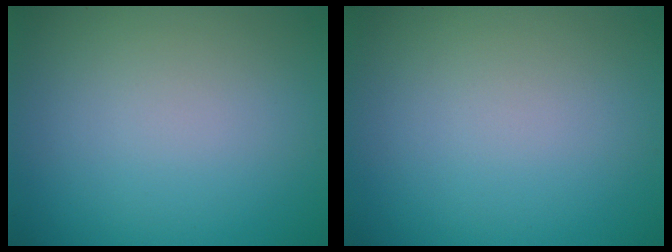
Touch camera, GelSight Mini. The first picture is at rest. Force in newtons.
{"total": 0.0}